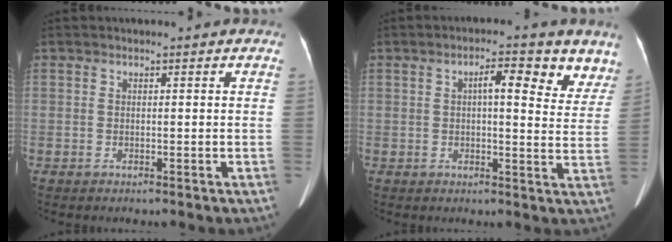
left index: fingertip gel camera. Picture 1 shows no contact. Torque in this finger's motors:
{"motor_torque": [0.19, -0.13, 0.06, 0.01]}